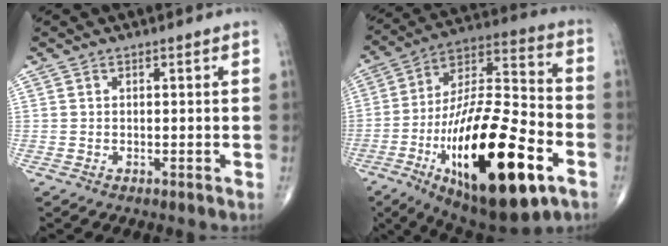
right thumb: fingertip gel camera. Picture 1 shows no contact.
{"total": 31.3, "force": [-11.9, 11.3, 26.6], "torque": [-0.461, 0.044, -0.185]}